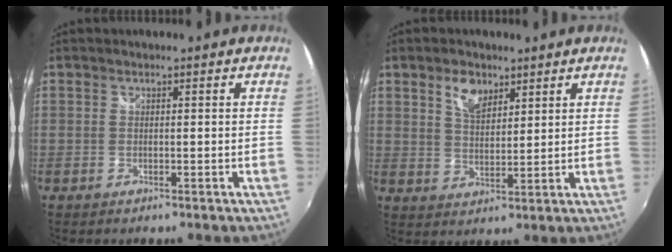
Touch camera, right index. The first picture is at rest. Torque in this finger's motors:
{"motor_torque": [0.57, 0.52, 0.23, 0.05]}